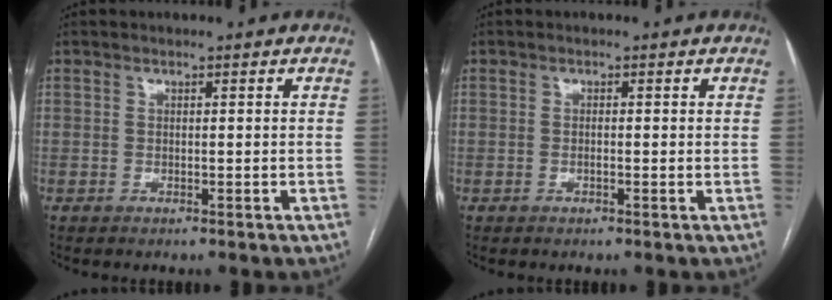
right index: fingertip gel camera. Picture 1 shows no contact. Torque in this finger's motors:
{"motor_torque": [0.09, 0.14, -0.04, 0.00]}